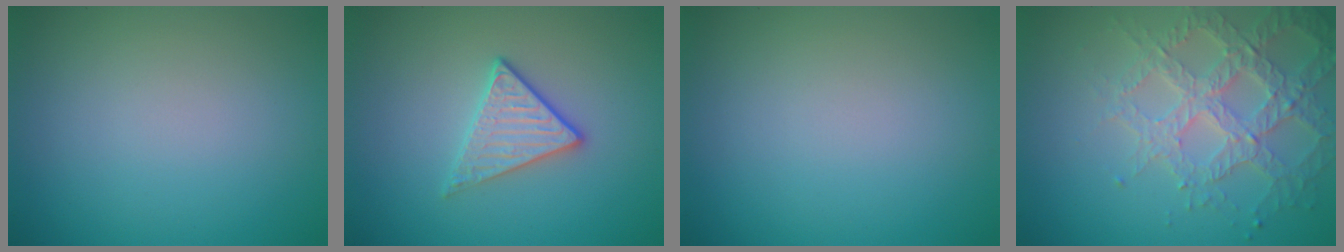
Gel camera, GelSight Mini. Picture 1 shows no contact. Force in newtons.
{"total": 2.9, "press": 2.6, "slide": 1.2}
{"total": 0.0}
{"total": 5.1, "press": 4.4, "slide": 2.5}